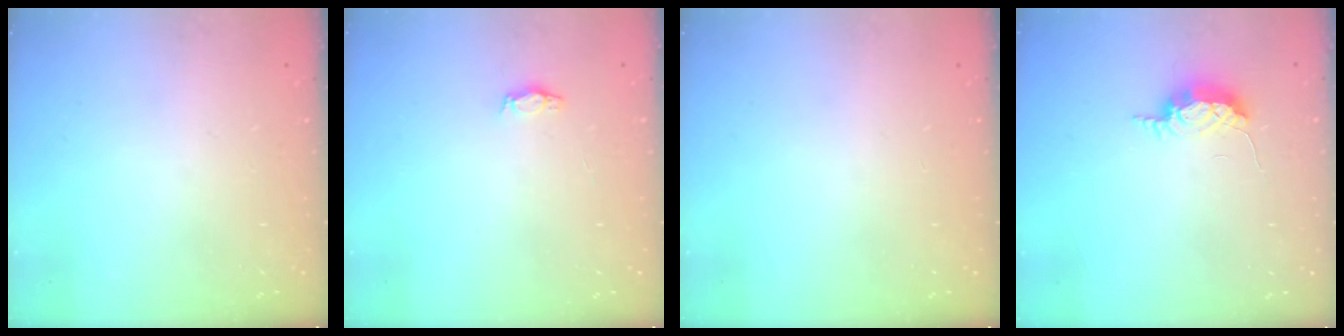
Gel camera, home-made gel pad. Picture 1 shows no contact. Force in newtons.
{"total": 2.9, "press": 2.8, "slide": 0.4}
{"total": 0.0}
{"total": 6.1, "press": 5.7, "slide": 2.2}